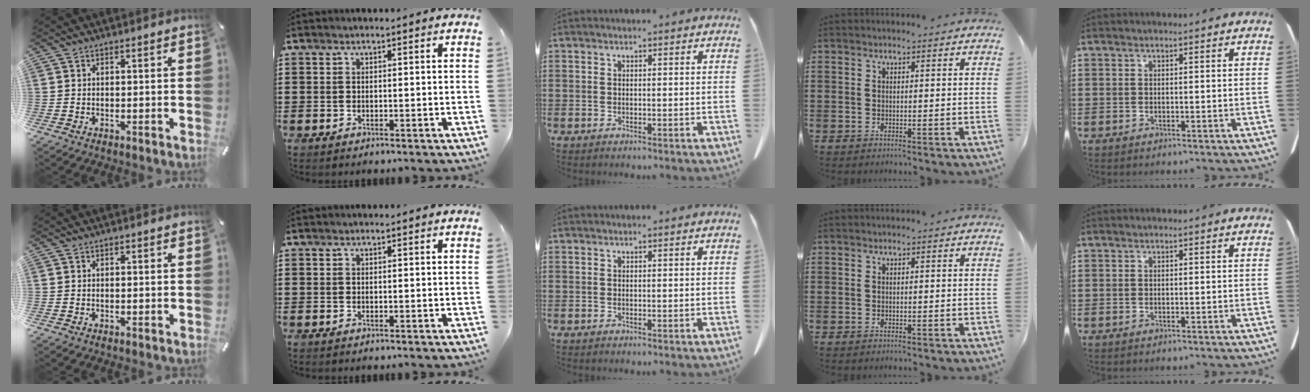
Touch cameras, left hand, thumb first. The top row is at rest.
{}